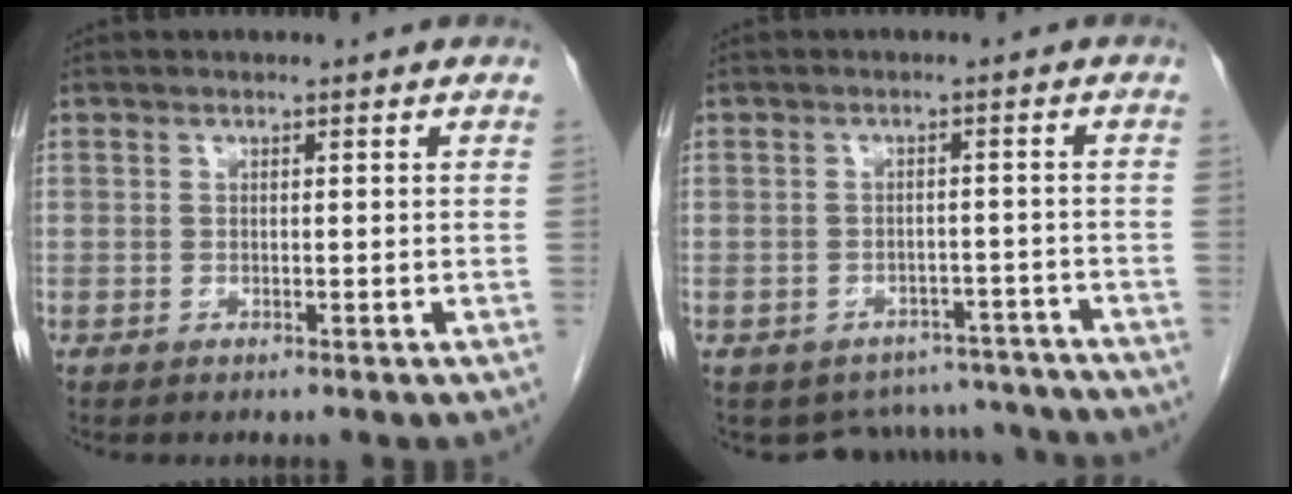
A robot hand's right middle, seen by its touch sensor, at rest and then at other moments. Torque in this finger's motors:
{"motor_torque": [0.68, -0.67, 0.07, 0.01]}